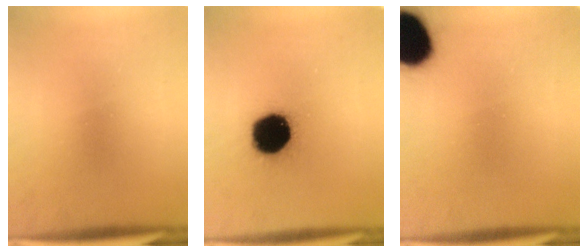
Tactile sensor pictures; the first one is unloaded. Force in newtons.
{"total": 19.2}
{"total": 18.4}